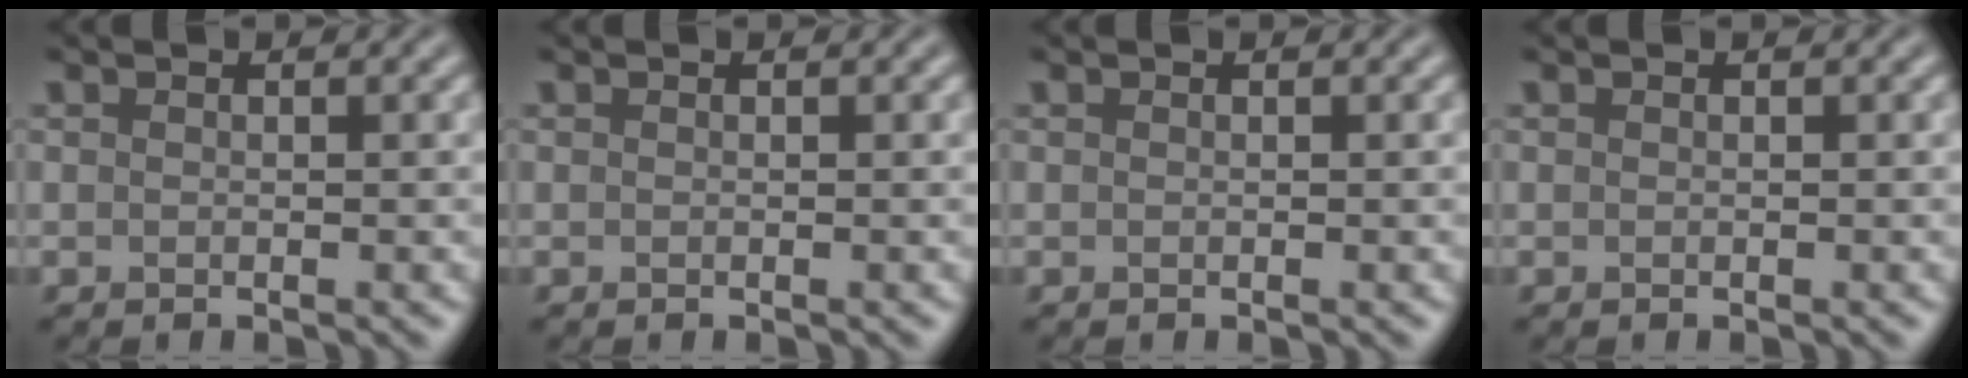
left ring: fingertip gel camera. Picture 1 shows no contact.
{"total": 0.0}
{"total": 0.0}
{"total": 0.0}